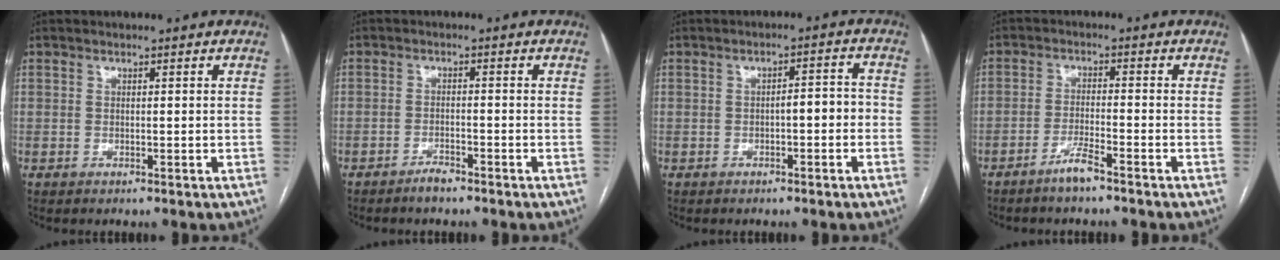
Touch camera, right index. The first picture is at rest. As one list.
[{"total": 2.2, "force": [-2.0, 0.4, 1.0], "torque": [-0.019, -0.001, -0.035]}, {"total": 3.6, "force": [-1.0, 1.1, 3.3], "torque": [-0.045, 0.022, -0.013]}, {"total": 3.7, "force": [-2.9, 0.0, 2.3], "torque": [-0.044, -0.003, -0.057]}]